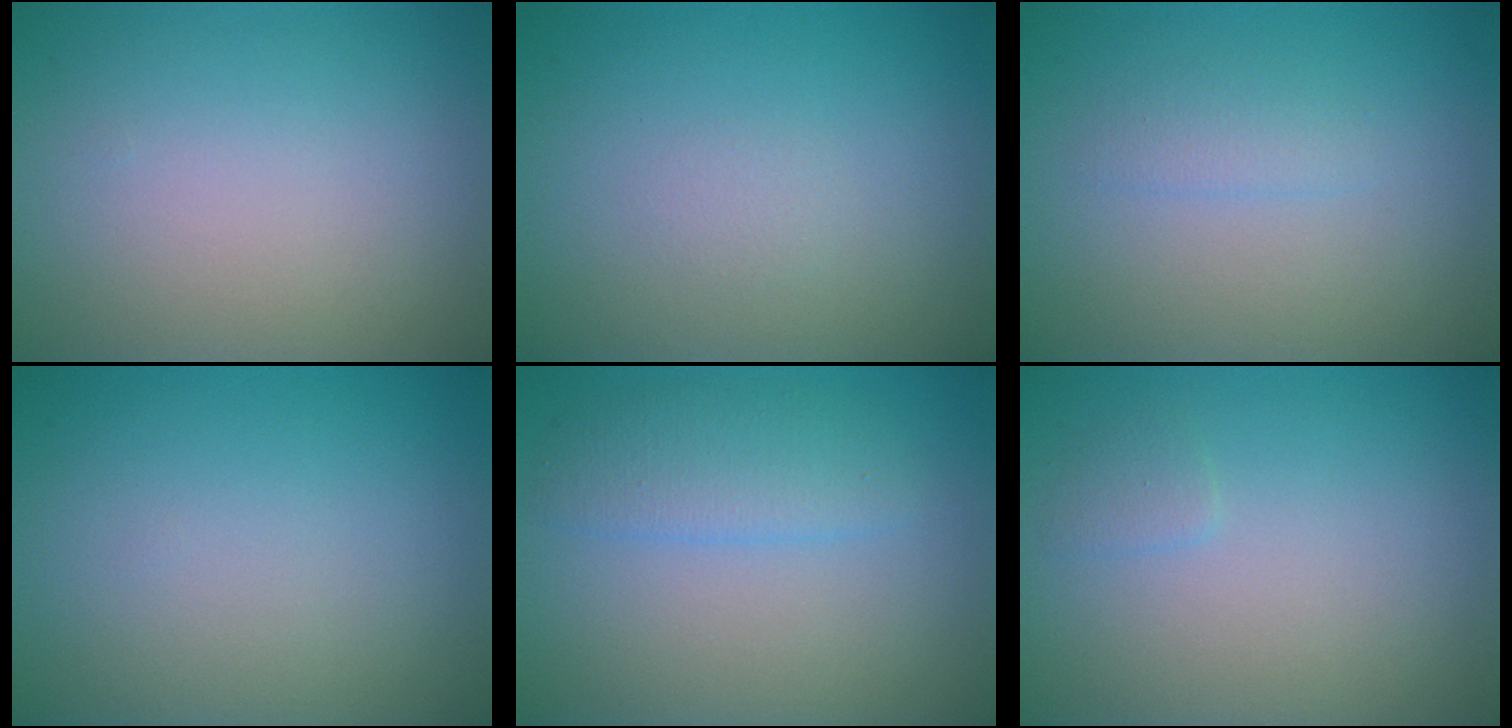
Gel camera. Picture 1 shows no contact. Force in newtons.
{"total": 0.6, "press": 0.6, "slide": 0.0}
{"total": 1.2, "press": 1.2, "slide": 0.1}
{"total": 0.0}
{"total": 2.6, "press": 2.6, "slide": 0.1}
{"total": 0.7, "press": 0.7, "slide": 0.1}